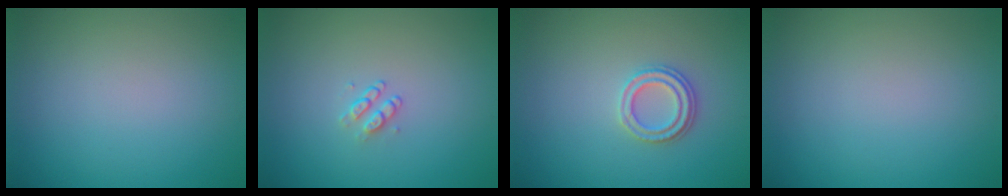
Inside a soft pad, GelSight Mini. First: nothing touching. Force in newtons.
{"total": 1.1, "press": 0.8, "slide": 0.7}
{"total": 2.3, "press": 2.2, "slide": 0.8}
{"total": 0.0}